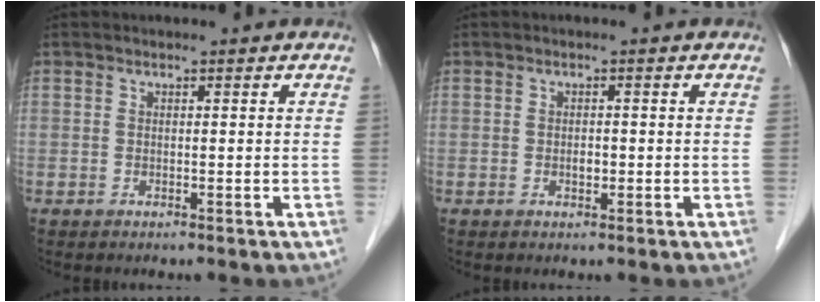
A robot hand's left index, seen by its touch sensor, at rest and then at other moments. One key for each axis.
{"total": 1.0, "fx": -0.3, "fy": 0.6, "fz": 0.8, "tx": -0.015, "ty": 0.002, "tz": -0.003}